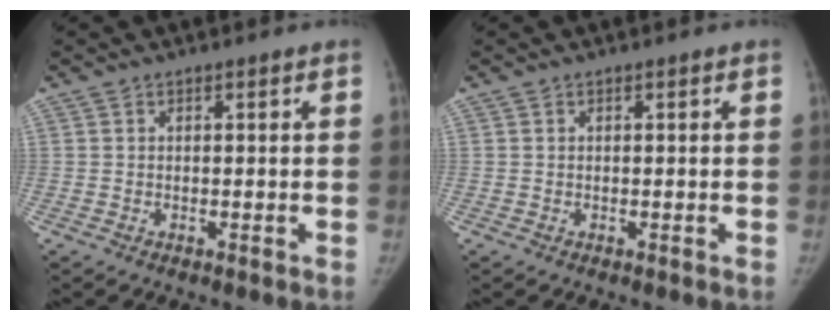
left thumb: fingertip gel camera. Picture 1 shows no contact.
{"total": 0.0}